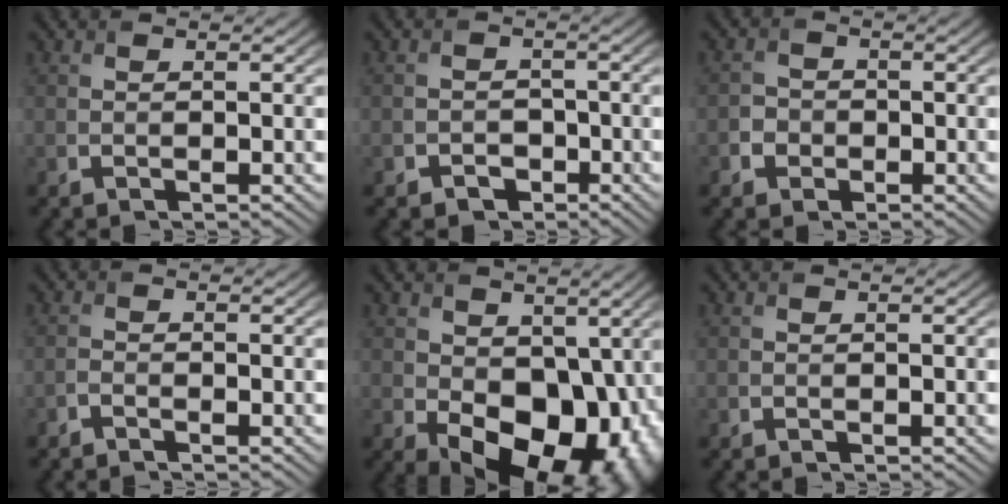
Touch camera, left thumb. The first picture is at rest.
{"total": 2.4, "force": [-1.6, 1.8, 0.0], "torque": [0.011, 0.002, -0.030]}
{"total": 2.4, "force": [-1.1, 2.1, 0.3], "torque": [0.000, -0.005, -0.023]}
{"total": 1.2, "force": [-1.1, 0.3, 0.5], "torque": [-0.014, -0.001, -0.024]}
{"total": 14.5, "force": [-2.0, 9.8, 10.5], "torque": [-0.160, -0.039, -0.011]}
{"total": 0.0}